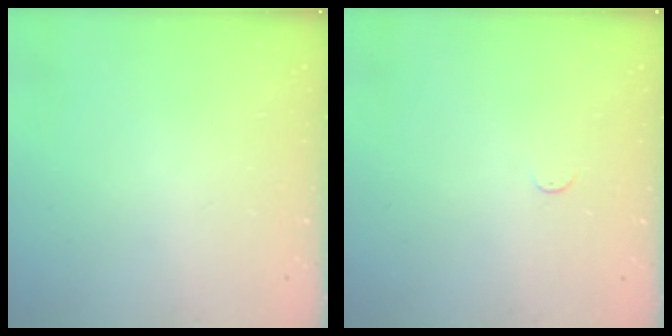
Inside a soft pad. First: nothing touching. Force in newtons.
{"total": 2.7, "press": 2.7, "slide": 0.4}